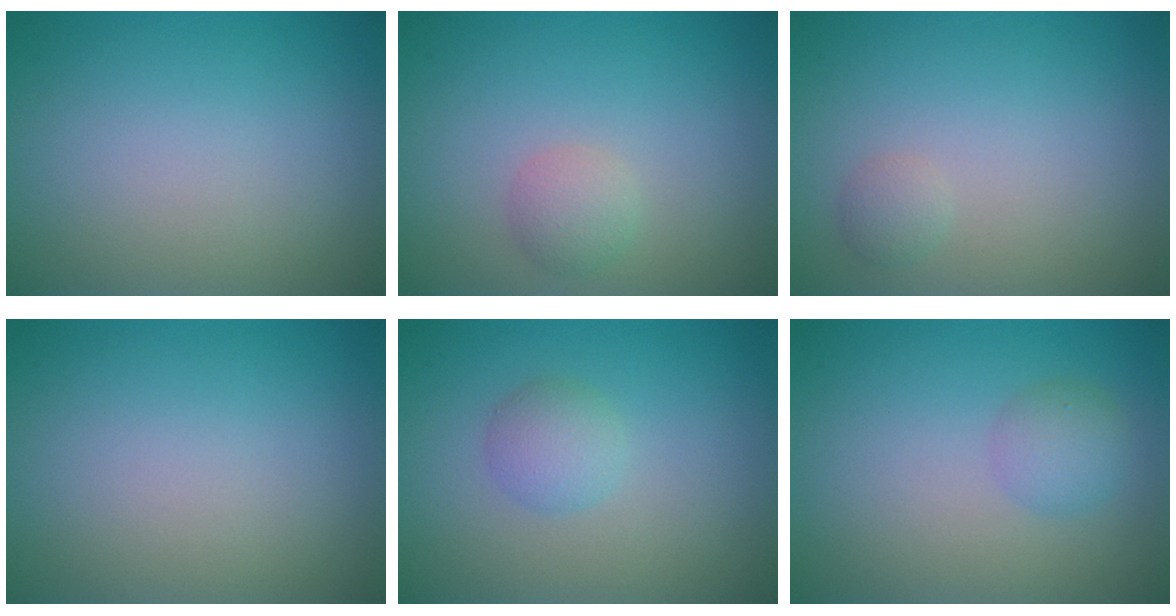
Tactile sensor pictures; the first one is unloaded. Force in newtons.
{"total": 1.7, "press": 1.7, "slide": 0.2}
{"total": 1.0, "press": 1.0, "slide": 0.1}
{"total": 0.0}
{"total": 2.0, "press": 2.0, "slide": 0.0}
{"total": 1.9, "press": 1.9, "slide": 0.0}